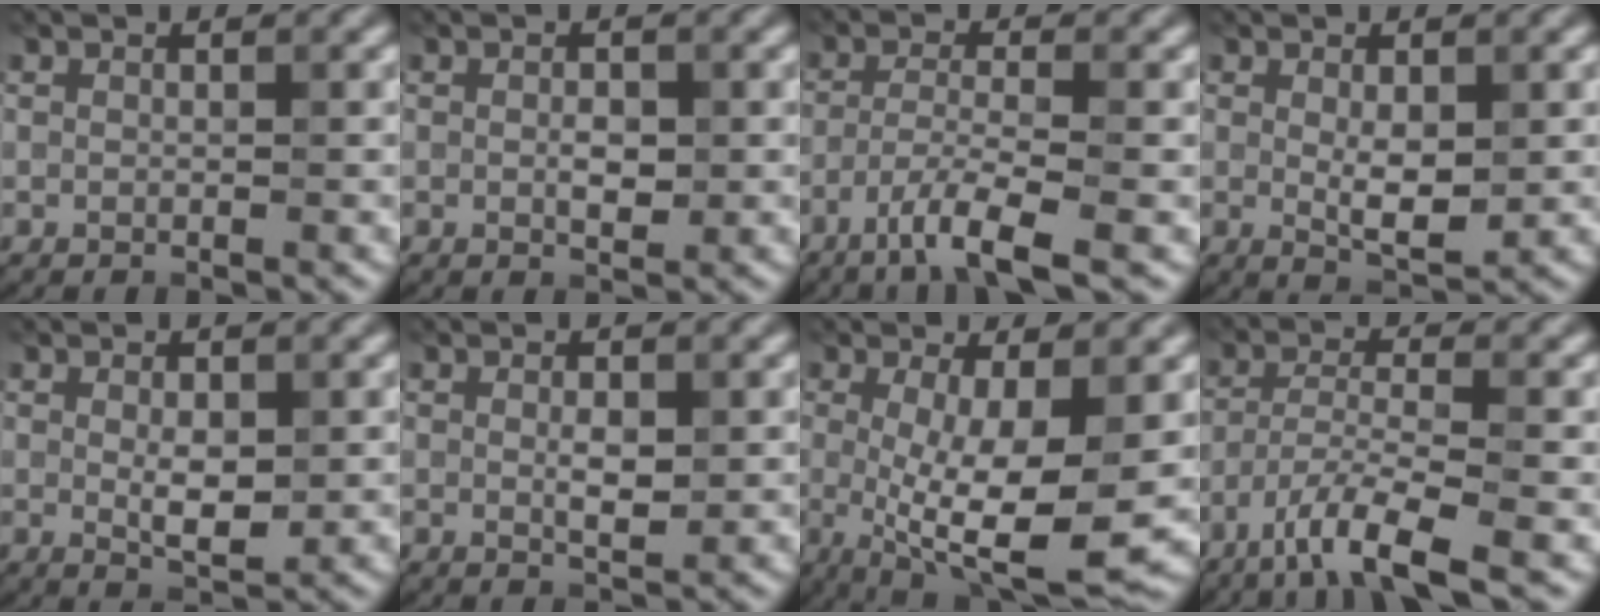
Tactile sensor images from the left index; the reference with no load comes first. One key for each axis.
{"total": 1.7, "fx": -0.1, "fy": 0.9, "fz": 1.5, "tx": -0.024, "ty": -0.002, "tz": 0.000}
{"total": 4.5, "fx": -2.8, "fy": 0.5, "fz": 3.6, "tx": -0.066, "ty": 0.001, "tz": -0.061}
{"total": 3.2, "fx": 0.2, "fy": 1.2, "fz": 3.0, "tx": -0.052, "ty": -0.006, "tz": 0.007}
{"total": 2.9, "fx": 0.1, "fy": 1.2, "fz": 2.6, "tx": -0.046, "ty": -0.005, "tz": 0.006}
{"total": 1.9, "fx": 0.1, "fy": 0.7, "fz": 1.8, "tx": -0.033, "ty": -0.002, "tz": 0.005}
{"total": 9.6, "fx": -1.1, "fy": 2.5, "fz": 9.2, "tx": -0.159, "ty": -0.023, "tz": -0.013}
{"total": 5.8, "fx": -3.8, "fy": 1.0, "fz": 4.2, "tx": -0.076, "ty": -0.002, "tz": -0.080}